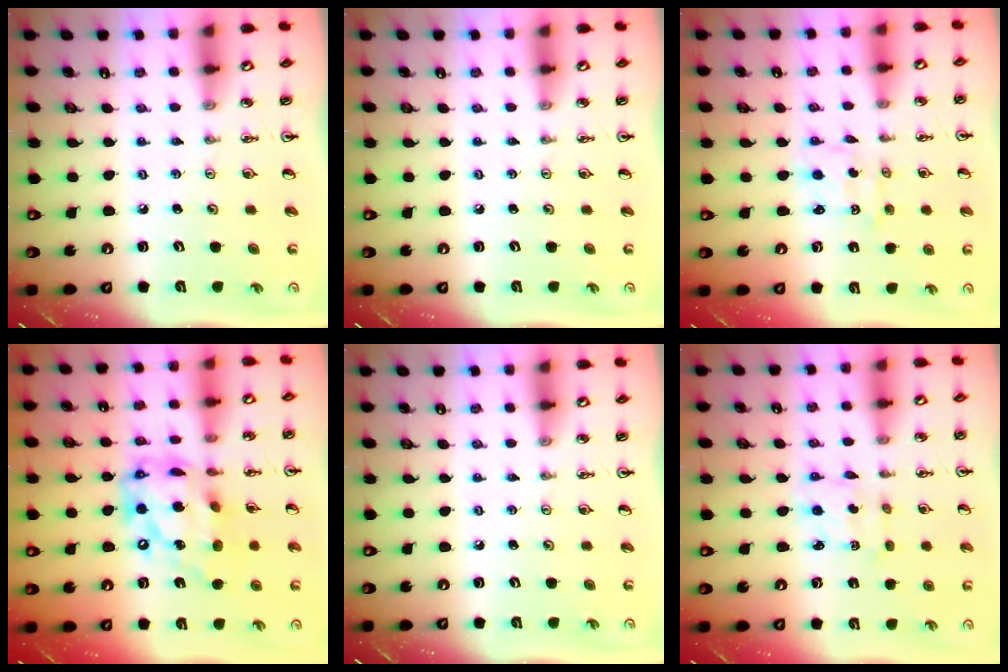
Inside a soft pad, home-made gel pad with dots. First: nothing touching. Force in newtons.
{"total": 0.0}
{"total": 0.9, "press": 0.9, "slide": 0.1}
{"total": 18.8, "press": 18.7, "slide": 1.6}
{"total": 0.0}
{"total": 2.1, "press": 2.0, "slide": 0.8}